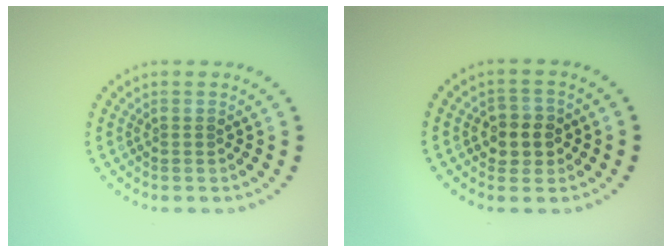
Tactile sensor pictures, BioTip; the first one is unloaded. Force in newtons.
{"total": 2.7, "press": 2.6, "slide": 0.7}